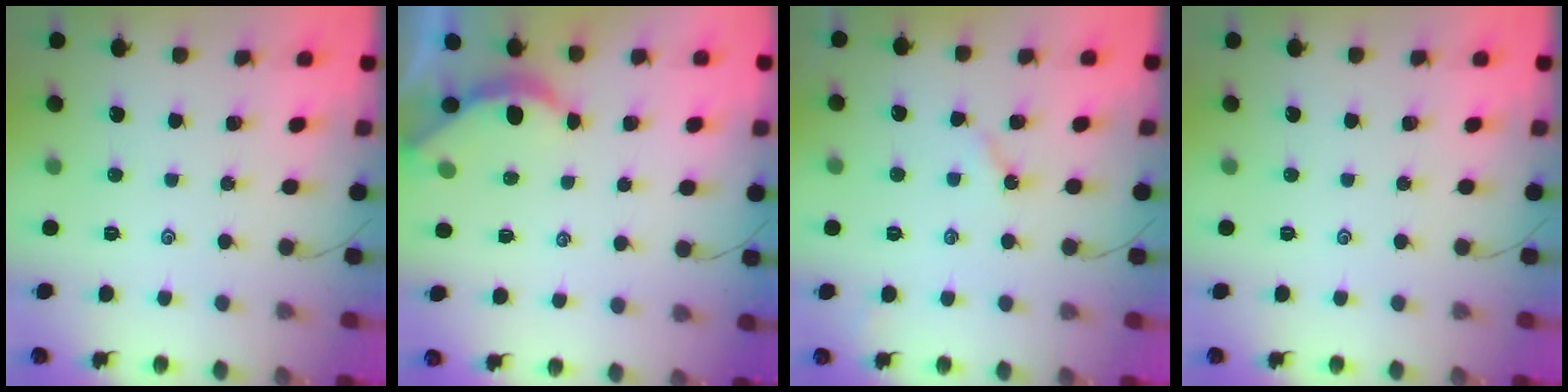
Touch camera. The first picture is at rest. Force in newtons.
{"total": 2.9, "press": 2.9, "slide": 0.2}
{"total": 2.7, "press": 2.7, "slide": 0.3}
{"total": 0.0}